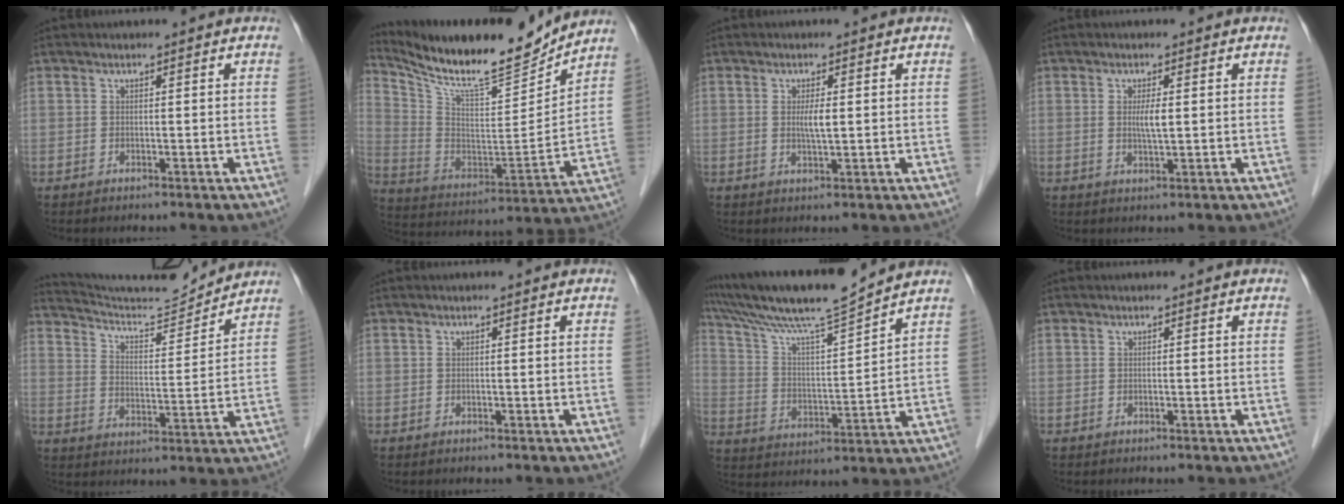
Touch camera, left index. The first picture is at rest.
{"total": 19.1, "force": [17.2, 2.2, 8.0], "torque": [-0.163, -0.022, 0.290]}
{"total": 2.2, "force": [0.3, 0.2, 2.2], "torque": [-0.042, -0.003, 0.006]}
{"total": 2.3, "force": [0.4, 0.2, 2.3], "torque": [-0.045, -0.003, 0.007]}
{"total": 12.8, "force": [12.5, -0.5, 2.4], "torque": [-0.050, -0.003, 0.204]}
{"total": 0.0}
{"total": 14.3, "force": [12.9, -0.8, 6.2], "torque": [-0.122, 0.007, 0.230]}
{"total": 0.0}